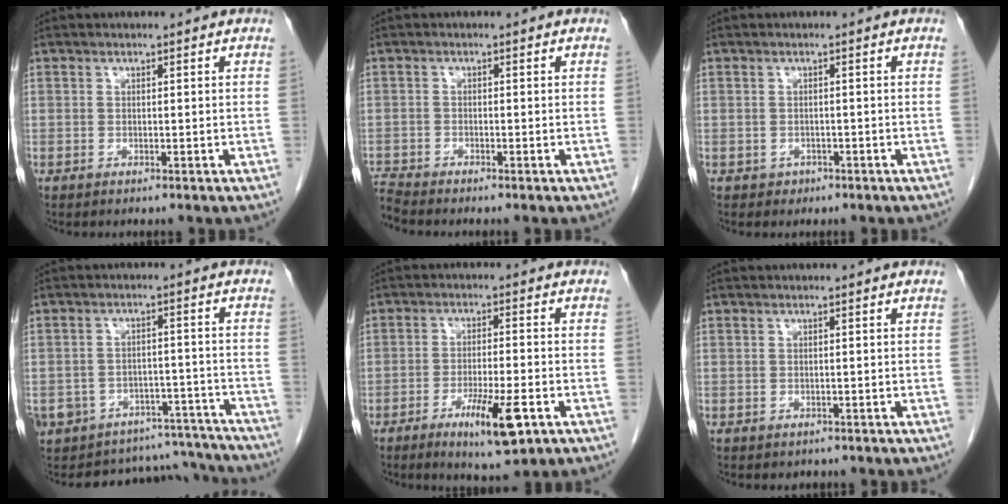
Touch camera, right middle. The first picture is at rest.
{"total": 2.4, "force": [-2.3, -0.6, -0.2], "torque": [-0.007, -0.019, -0.046]}
{"total": 1.3, "force": [-0.7, 1.1, 0.1], "torque": [-0.001, 0.004, -0.007]}
{"total": 19.7, "force": [-17.2, 8.0, 5.0], "torque": [-0.105, 0.031, -0.213]}
{"total": 8.4, "force": [-4.0, 1.1, 7.3], "torque": [-0.124, -0.015, -0.060]}
{"total": 0.8, "force": [-0.6, 0.6, 0.1], "torque": [-0.007, 0.001, -0.006]}